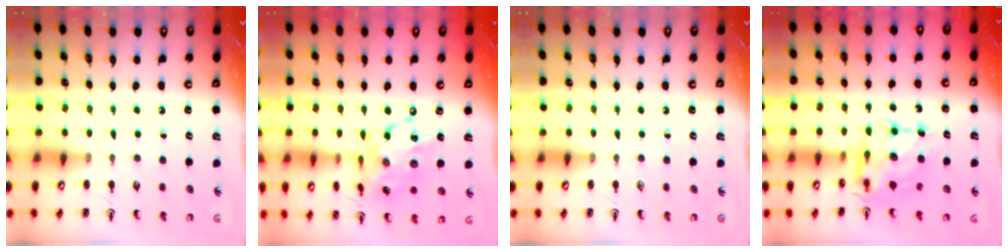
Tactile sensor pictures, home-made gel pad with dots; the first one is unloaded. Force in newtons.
{"total": 16.0, "press": 15.9, "slide": 1.7}
{"total": 0.0}
{"total": 9.0, "press": 8.9, "slide": 0.9}